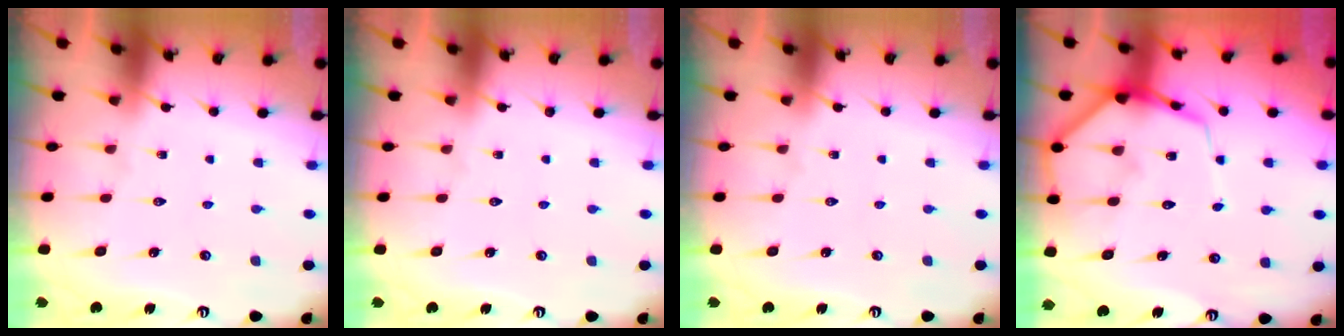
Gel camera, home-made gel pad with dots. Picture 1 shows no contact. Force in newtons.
{"total": 0.0}
{"total": 0.0}
{"total": 11.1, "press": 11.1, "slide": 1.2}